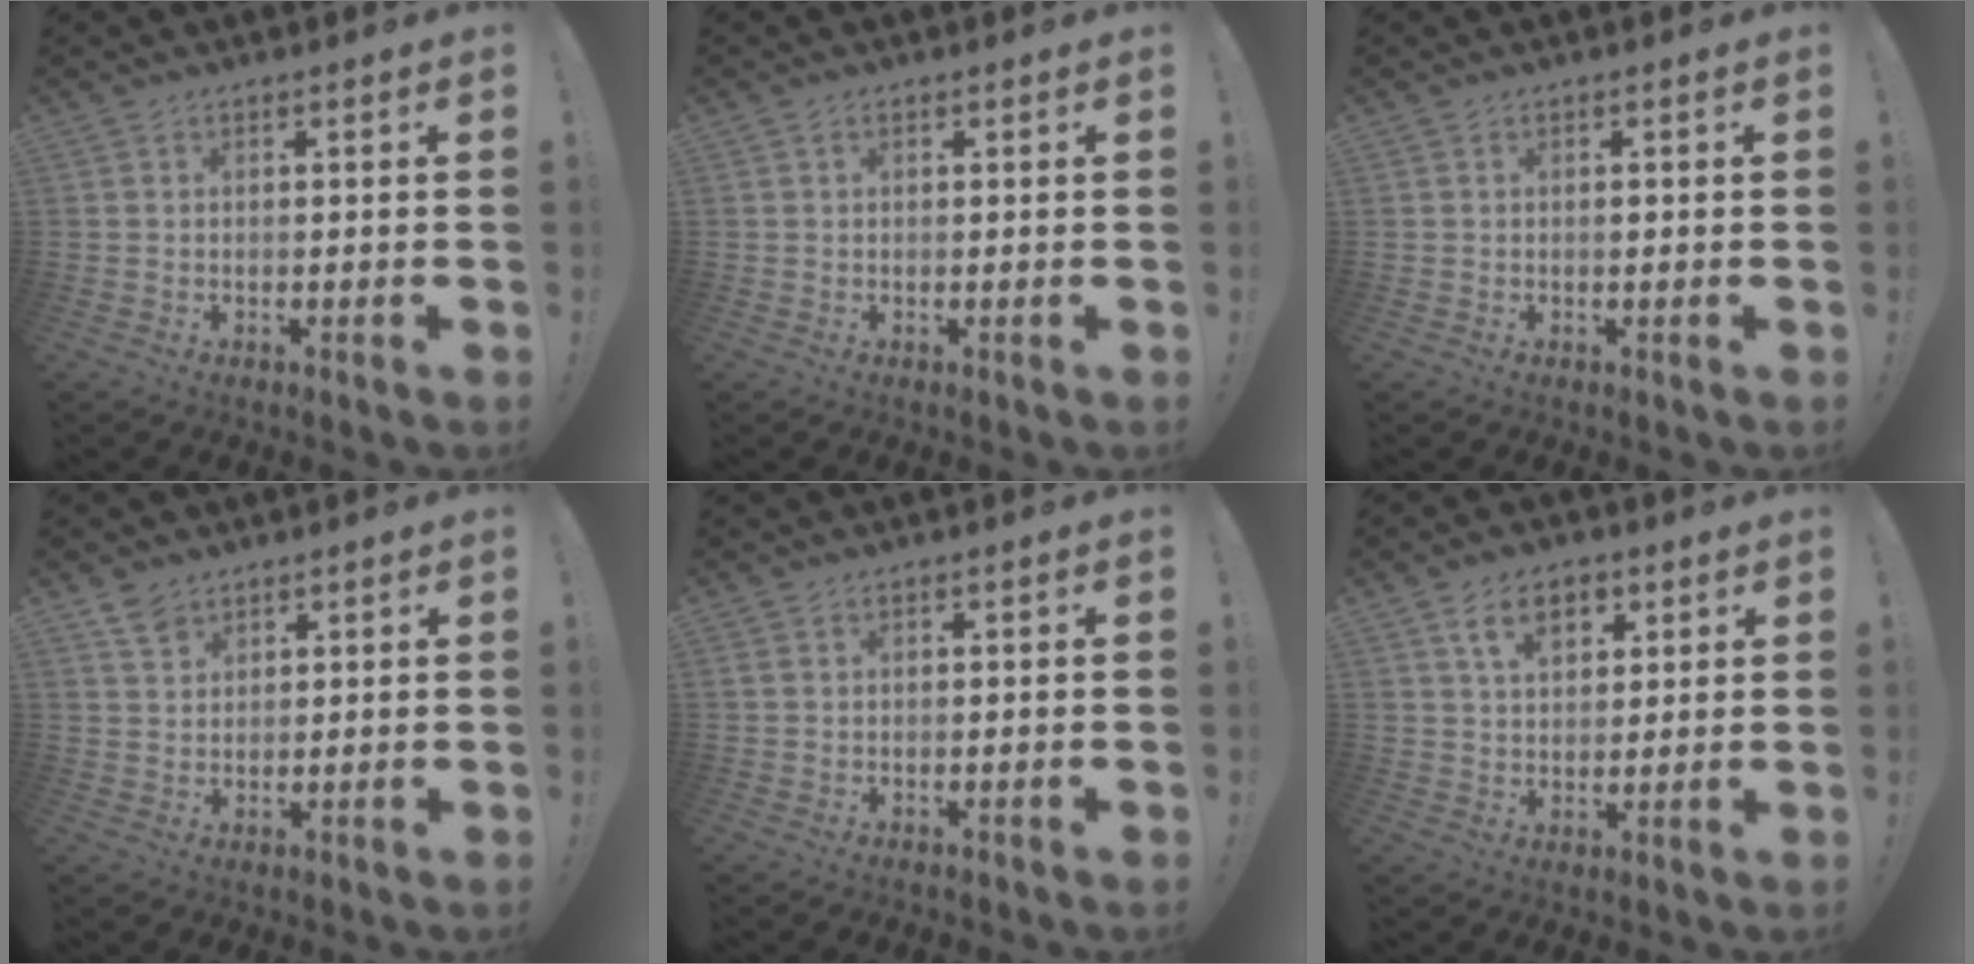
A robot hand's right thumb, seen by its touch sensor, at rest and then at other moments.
{"total": 0.6, "force": [0.2, 0.5, 0.2], "torque": [-0.010, 0.004, 0.004]}
{"total": 0.0}
{"total": 4.4, "force": [3.3, 2.6, 1.1], "torque": [-0.015, -0.017, 0.063]}
{"total": 0.8, "force": [0.3, 0.5, 0.4], "torque": [-0.011, 0.004, 0.007]}
{"total": 9.1, "force": [4.5, 5.8, 5.5], "torque": [-0.086, -0.001, 0.084]}